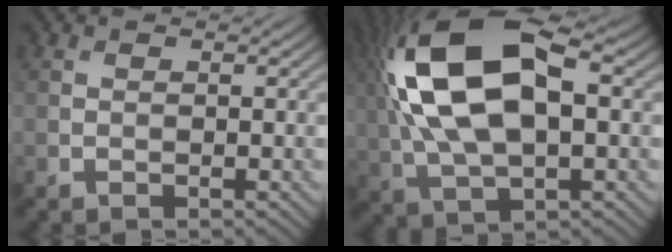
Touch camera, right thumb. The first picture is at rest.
{"total": 17.0, "force": [3.1, 8.5, 14.4], "torque": [-0.310, 0.021, 0.049]}